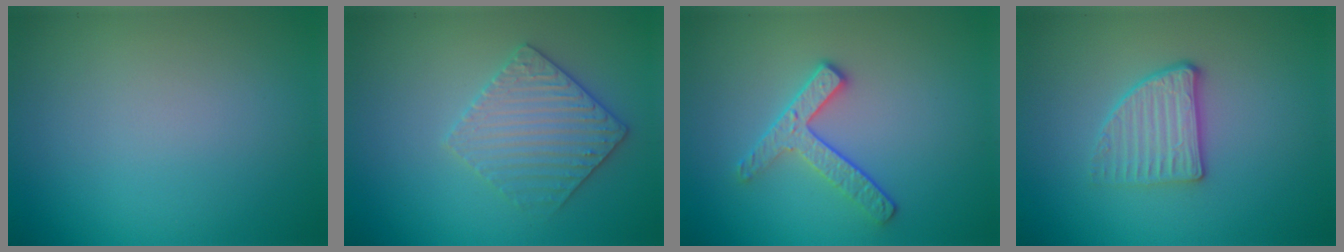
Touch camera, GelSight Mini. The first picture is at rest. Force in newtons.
{"total": 3.2, "press": 3.0, "slide": 1.1}
{"total": 2.8, "press": 2.5, "slide": 1.3}
{"total": 2.7, "press": 2.4, "slide": 1.2}